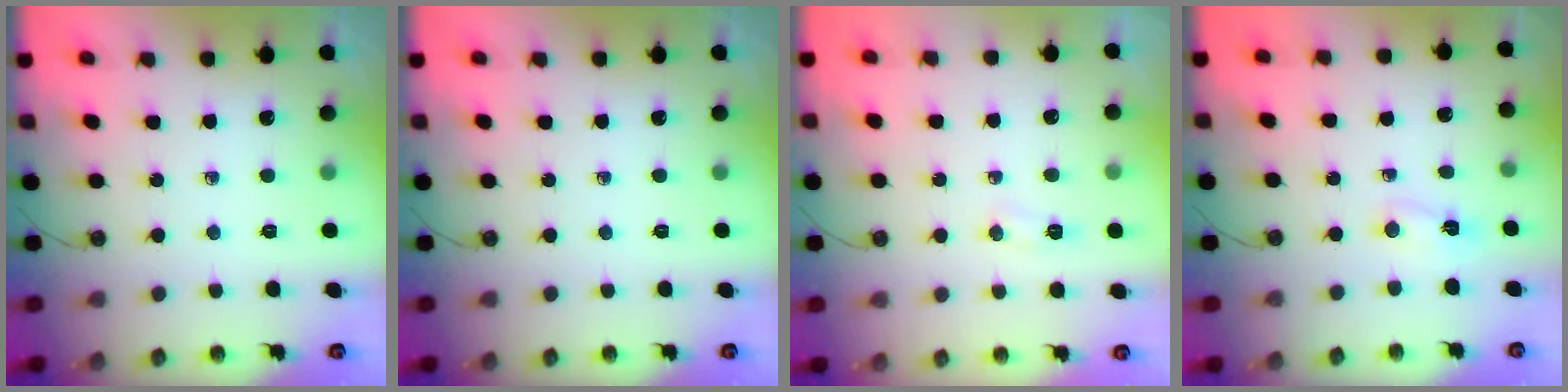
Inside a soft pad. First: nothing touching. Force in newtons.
{"total": 0.0}
{"total": 4.9, "press": 3.6, "slide": 3.3}
{"total": 2.1, "press": 2.0, "slide": 0.5}